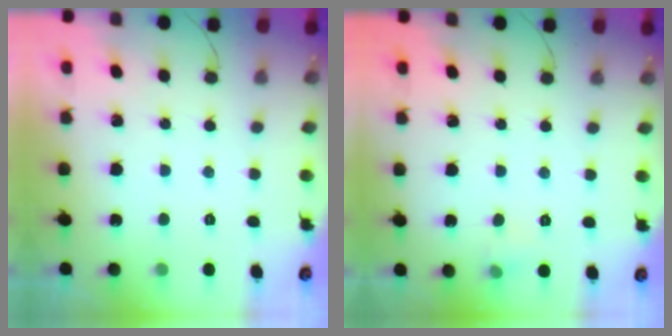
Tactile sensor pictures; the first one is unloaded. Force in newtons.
{"total": 3.7, "press": 3.5, "slide": 1.0}